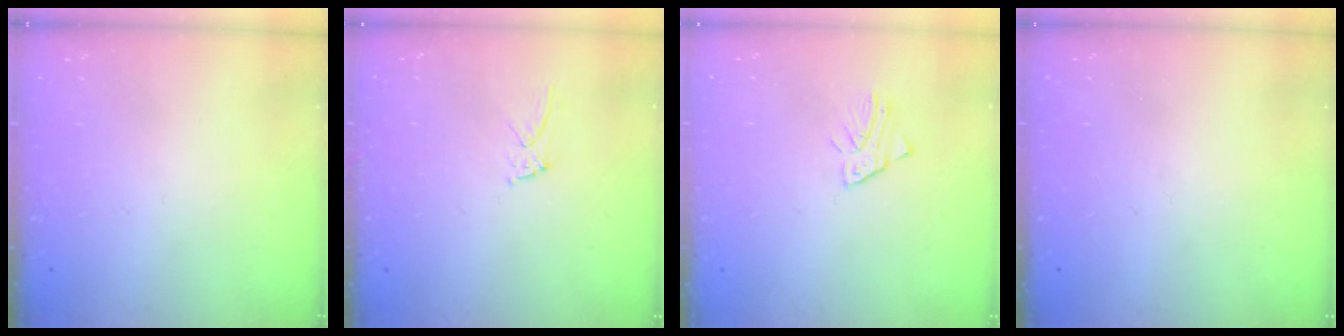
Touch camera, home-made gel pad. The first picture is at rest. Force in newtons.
{"total": 6.2, "press": 6.2, "slide": 0.4}
{"total": 1.2, "press": 1.2, "slide": 0.1}
{"total": 2.2, "press": 2.2, "slide": 0.0}